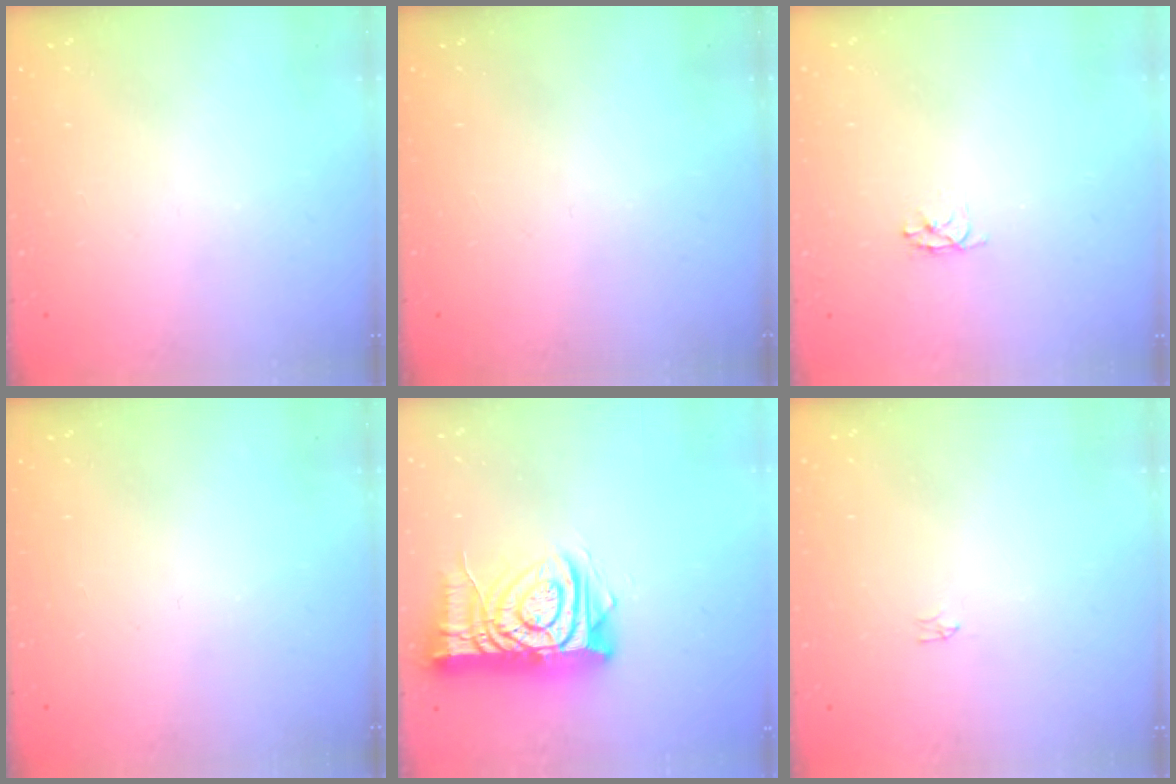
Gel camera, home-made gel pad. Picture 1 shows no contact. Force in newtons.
{"total": 0.0}
{"total": 2.9, "press": 2.9, "slide": 0.3}
{"total": 0.0}
{"total": 13.2, "press": 13.2, "slide": 1.5}
{"total": 0.0}